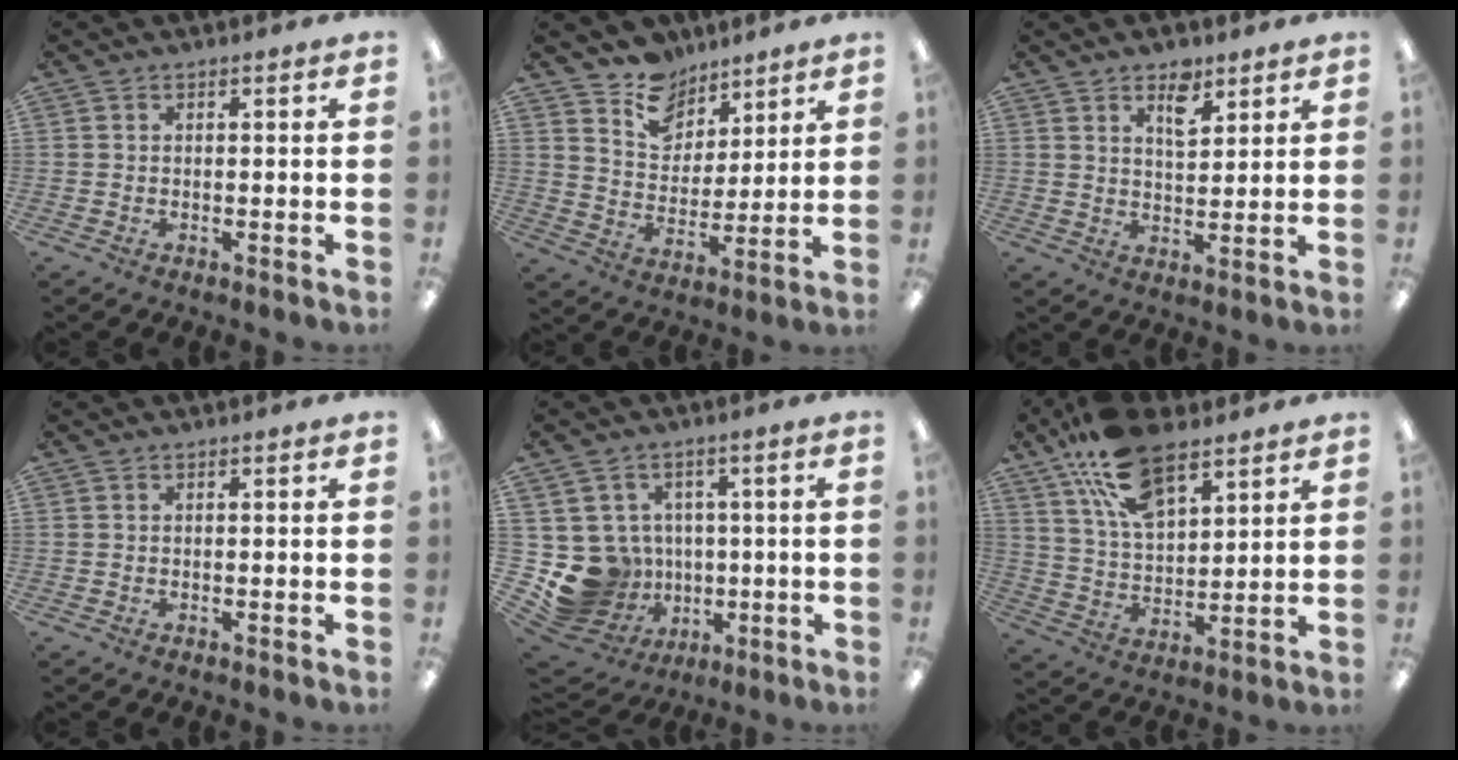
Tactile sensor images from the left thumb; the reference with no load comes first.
{"total": 10.8, "force": [8.2, 6.7, 1.8], "torque": [-0.038, -0.055, 0.159]}
{"total": 6.8, "force": [4.4, 3.4, 3.9], "torque": [-0.041, -0.022, 0.071]}
{"total": 0.0}
{"total": 12.1, "force": [-2.4, 11.4, 3.4], "torque": [-0.098, 0.003, -0.018]}
{"total": 17.2, "force": [10.6, 8.7, 10.4], "torque": [-0.187, -0.037, 0.192]}